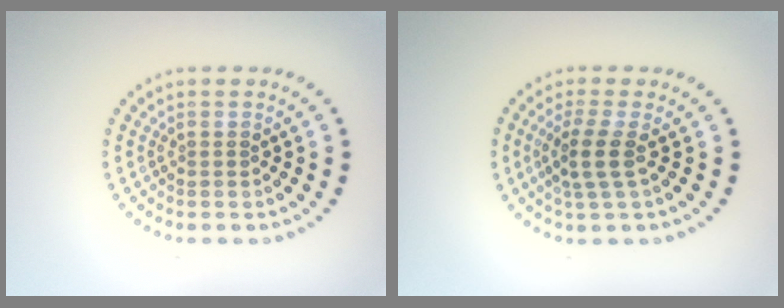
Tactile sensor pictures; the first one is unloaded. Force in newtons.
{"total": 2.5, "press": 2.0, "slide": 1.6}